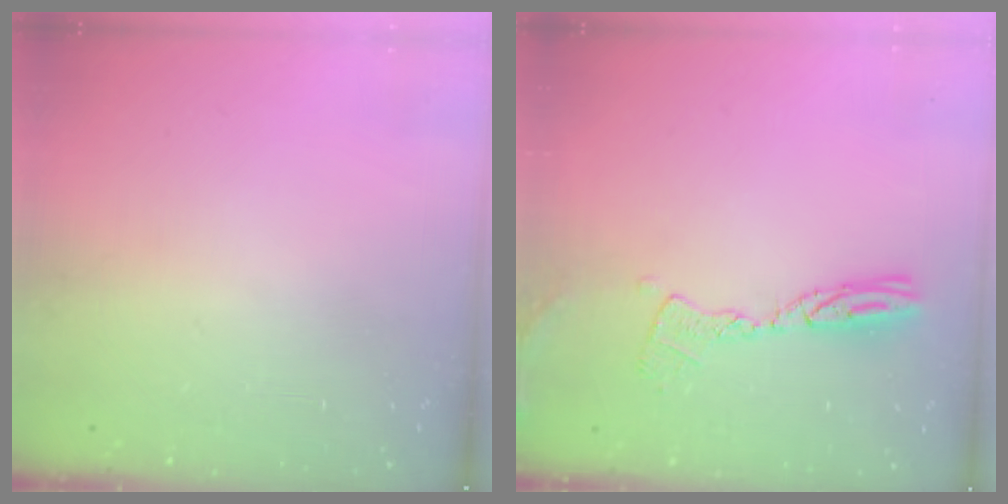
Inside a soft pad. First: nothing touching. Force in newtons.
{"total": 9.7, "press": 9.6, "slide": 0.9}